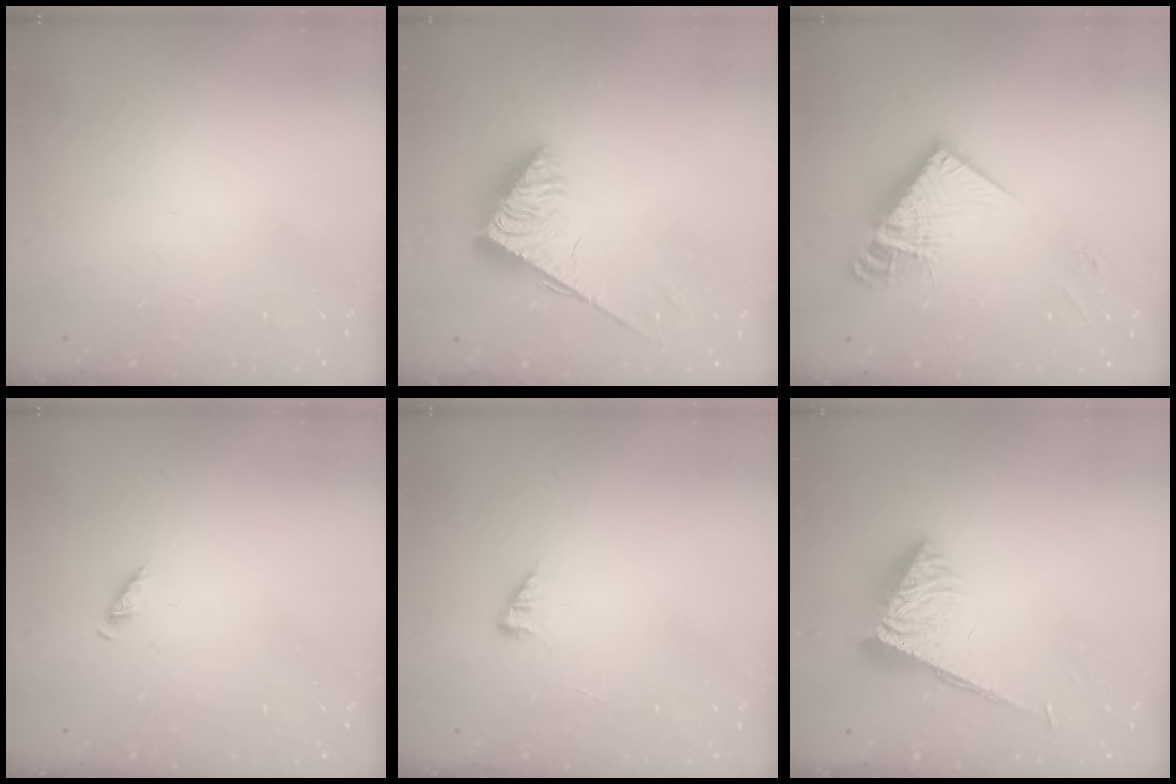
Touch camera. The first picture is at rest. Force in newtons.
{"total": 3.6, "press": 3.5, "slide": 0.6}
{"total": 16.6, "press": 16.5, "slide": 1.5}
{"total": 2.2, "press": 2.1, "slide": 0.4}
{"total": 2.4, "press": 2.4, "slide": 0.4}
{"total": 6.1, "press": 6.1, "slide": 0.4}